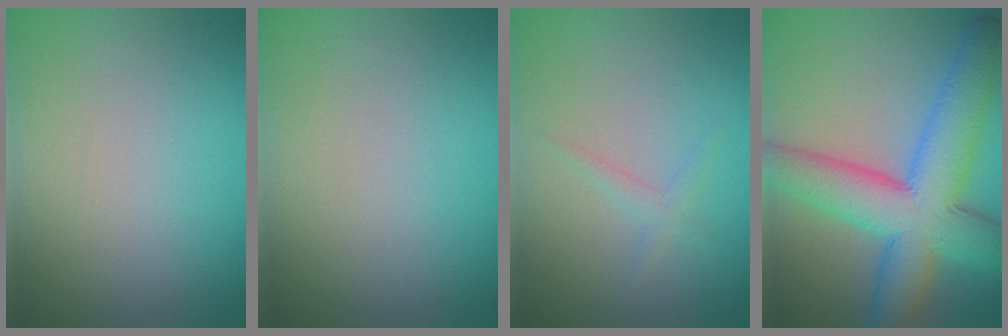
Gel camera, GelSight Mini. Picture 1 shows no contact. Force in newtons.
{"total": 0.0}
{"total": 1.1, "press": 1.1, "slide": 0.0}
{"total": 10.2, "press": 10.2, "slide": 0.2}